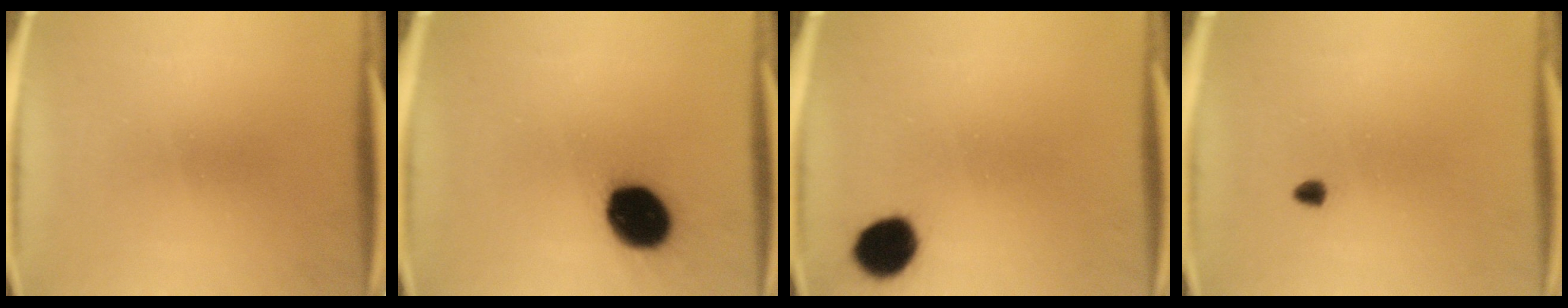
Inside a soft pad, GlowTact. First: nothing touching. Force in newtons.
{"total": 14.6}
{"total": 8.8}
{"total": 0.9}